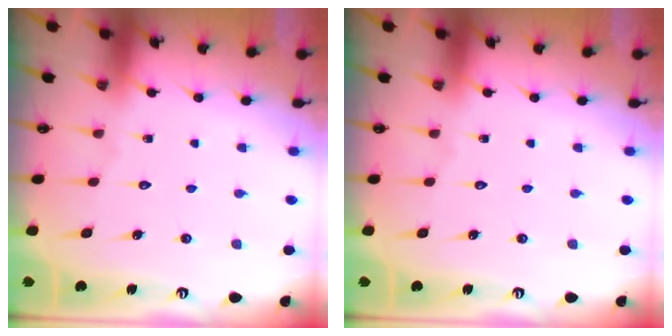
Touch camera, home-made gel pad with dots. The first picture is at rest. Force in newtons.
{"total": 0.0}